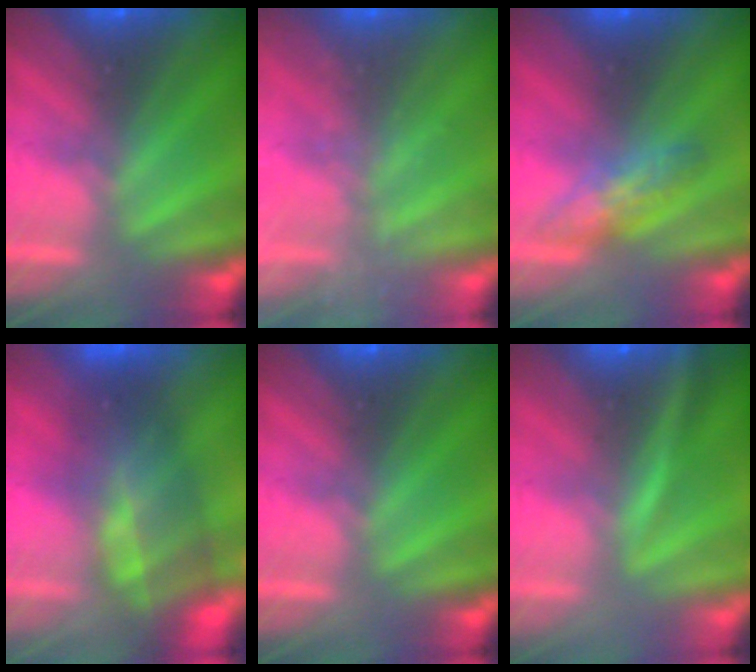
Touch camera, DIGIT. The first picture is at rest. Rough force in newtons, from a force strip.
{"total": 1.7}
{"total": 2.5}
{"total": 7.1}
{"total": 0.0}
{"total": 2.8}